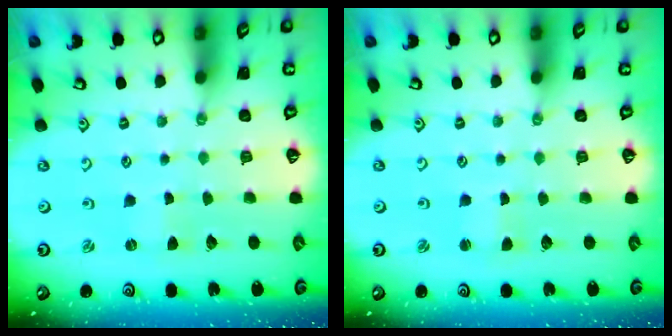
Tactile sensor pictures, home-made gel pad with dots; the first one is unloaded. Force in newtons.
{"total": 0.7, "press": 0.7, "slide": 0.1}